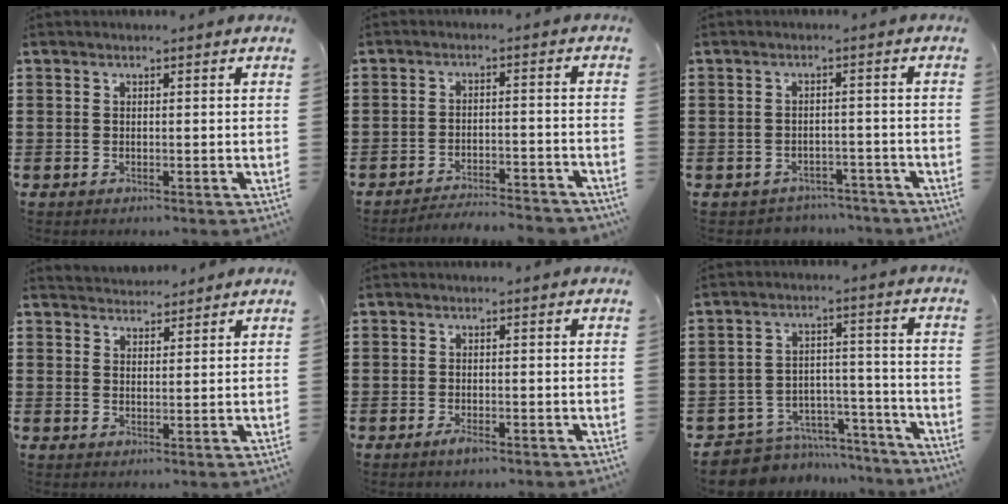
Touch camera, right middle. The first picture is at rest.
{"total": 3.7, "force": [-3.6, -0.1, 0.6], "torque": [-0.015, 0.001, -0.075]}
{"total": 2.6, "force": [-2.5, 0.6, -0.2], "torque": [-0.006, -0.001, -0.055]}
{"total": 2.7, "force": [2.6, 0.5, -0.5], "torque": [0.001, -0.005, 0.051]}
{"total": 1.7, "force": [-1.0, 0.5, 1.3], "torque": [-0.031, -0.004, -0.021]}
{"total": 7.0, "force": [-6.7, 2.1, 0.7], "torque": [-0.014, 0.022, -0.130]}